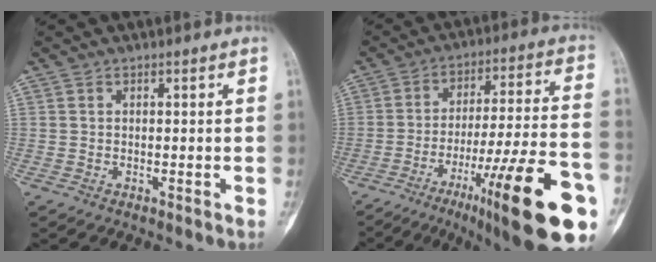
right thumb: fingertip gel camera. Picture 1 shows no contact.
{"total": 25.9, "force": [-11.9, 4.5, 22.6], "torque": [-0.282, 0.049, -0.173]}